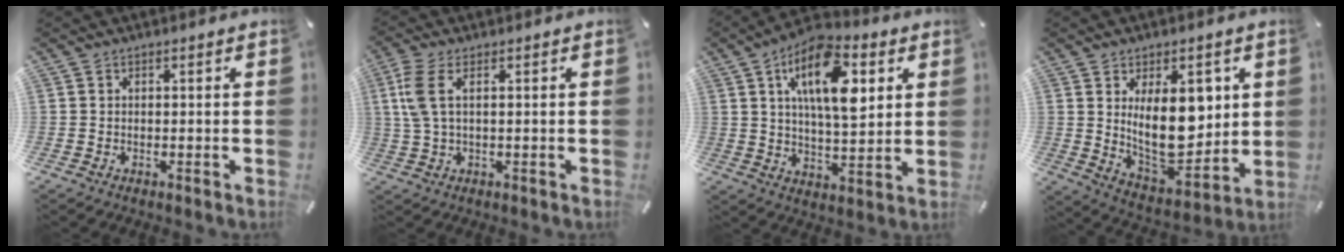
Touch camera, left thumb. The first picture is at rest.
{"total": 5.6, "force": [1.2, 2.0, 5.1], "torque": [-0.121, -0.004, 0.017]}
{"total": 16.1, "force": [6.6, 7.7, 12.5], "torque": [-0.206, -0.010, 0.109]}
{"total": 16.1, "force": [4.2, 8.7, 12.9], "torque": [-0.200, -0.038, 0.070]}